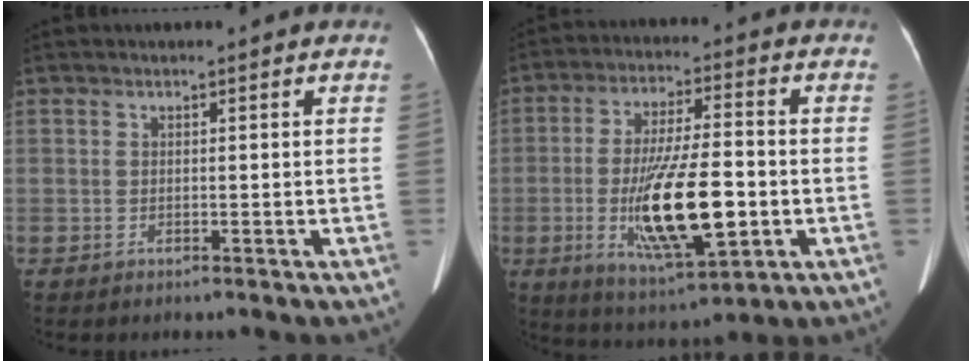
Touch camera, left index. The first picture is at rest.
{"total": 15.3, "force": [-3.2, 3.5, 14.5], "torque": [-0.271, -0.014, -0.048]}